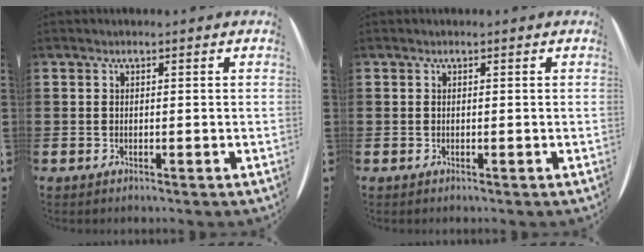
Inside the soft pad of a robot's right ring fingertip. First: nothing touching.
{"total": 0.0}